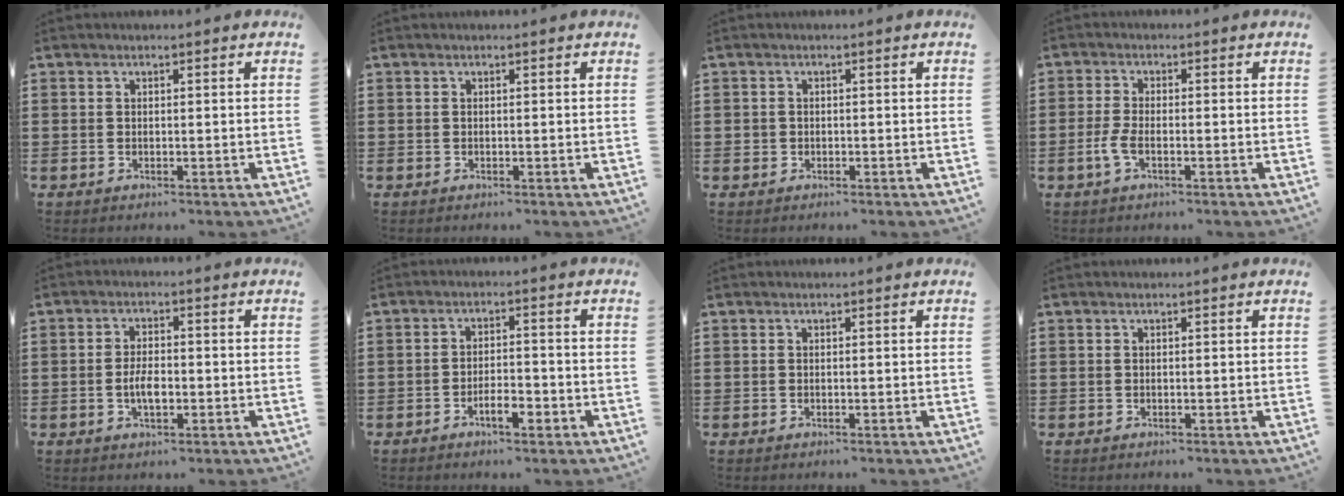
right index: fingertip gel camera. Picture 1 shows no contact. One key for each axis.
{"total": 0.0}
{"total": 0.9, "fx": 0.0, "fy": 0.8, "fz": 0.1, "tx": -0.004, "ty": 0.007, "tz": -0.003}
{"total": 2.8, "fx": -1.1, "fy": 0.7, "fz": 2.4, "tx": -0.065, "ty": -0.010, "tz": -0.025}
{"total": 3.8, "fx": -0.9, "fy": 1.5, "fz": 3.4, "tx": -0.071, "ty": -0.003, "tz": -0.017}
{"total": 4.4, "fx": -2.4, "fy": 1.7, "fz": 3.3, "tx": -0.063, "ty": 0.005, "tz": -0.047}
{"total": 0.0}
{"total": 0.0}